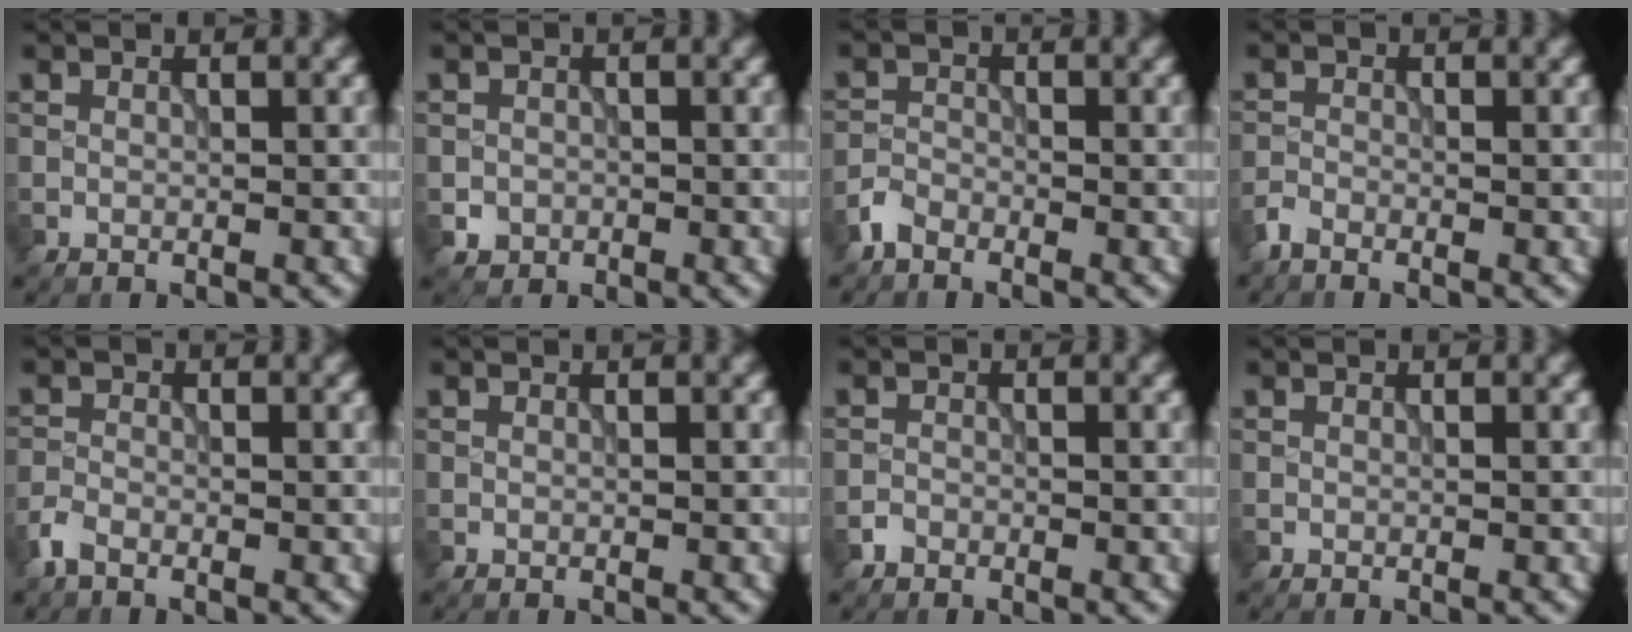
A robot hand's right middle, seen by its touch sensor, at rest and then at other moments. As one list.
[{"total": 1.3, "force": [-0.5, 1.1, 0.2], "torque": [0.004, -0.003, -0.009]}, {"total": 1.7, "force": [-1.4, 0.8, 0.4], "torque": [-0.006, 0.004, -0.035]}, {"total": 1.2, "force": [-1.1, 0.4, 0.4], "torque": [-0.008, 0.000, -0.029]}, {"total": 1.6, "force": [-1.3, 0.6, 0.8], "torque": [-0.020, -0.001, -0.035]}, {"total": 0.0}, {"total": 0.9, "force": [-0.6, 0.6, 0.1], "torque": [0.002, 0.000, -0.013]}, {"total": 0.0}]